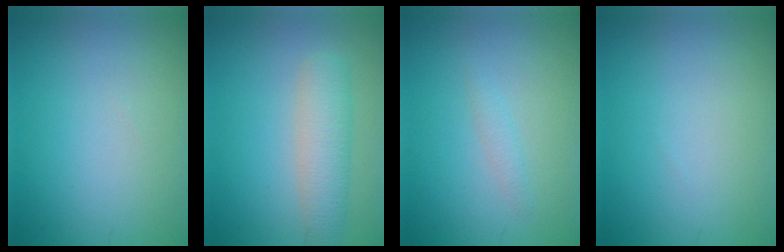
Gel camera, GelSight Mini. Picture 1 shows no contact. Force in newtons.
{"total": 3.2, "press": 3.2, "slide": 0.3}
{"total": 1.0, "press": 1.0, "slide": 0.0}
{"total": 0.0}